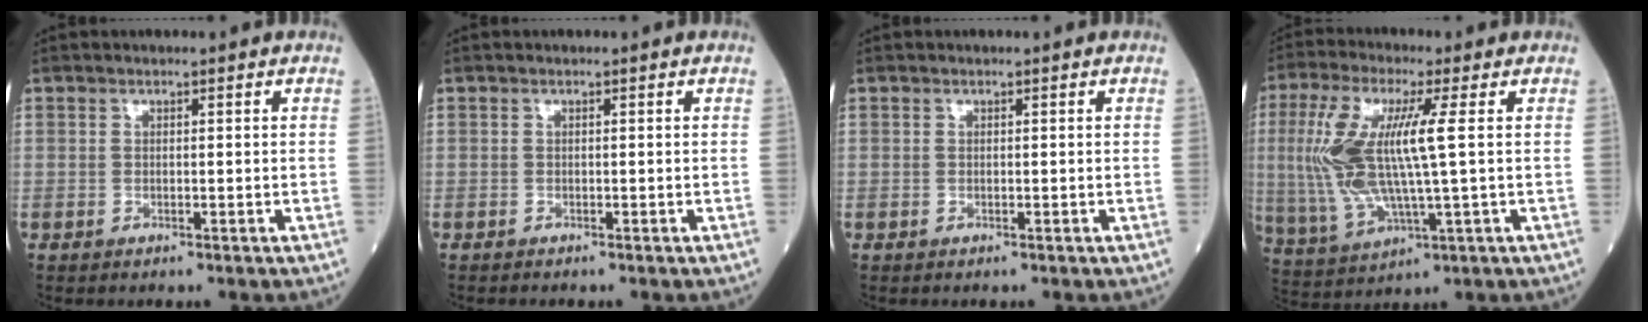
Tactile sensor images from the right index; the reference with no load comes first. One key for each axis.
{"total": 0.0}
{"total": 0.0}
{"total": 13.2, "fx": 1.6, "fy": 2.0, "fz": 13.0, "tx": -0.298, "ty": 0.007, "tz": 0.030}